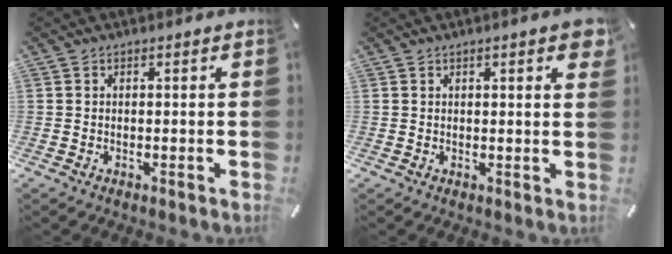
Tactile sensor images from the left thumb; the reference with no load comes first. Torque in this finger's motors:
{"motor_torque": [0.11, -0.34, -0.01, -0.01, 0.00]}